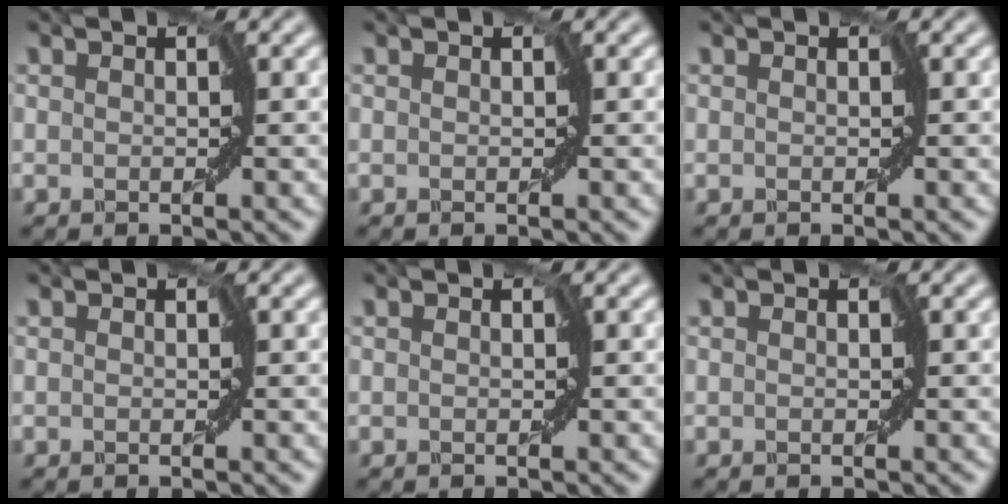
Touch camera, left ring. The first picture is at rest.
{"total": 0.0}
{"total": 0.0}
{"total": 0.0}
{"total": 0.0}
{"total": 0.0}